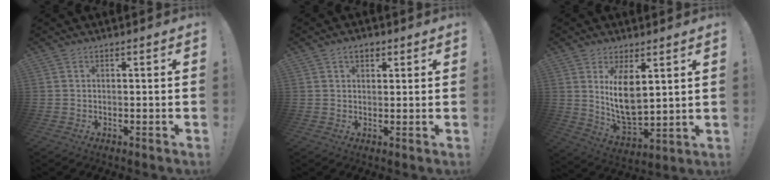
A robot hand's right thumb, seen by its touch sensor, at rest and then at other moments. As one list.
[{"total": 3.0, "force": [1.6, 1.8, 1.8], "torque": [-0.024, -0.002, 0.028]}, {"total": 11.6, "force": [4.4, 5.8, 9.0], "torque": [-0.170, -0.039, 0.081]}]